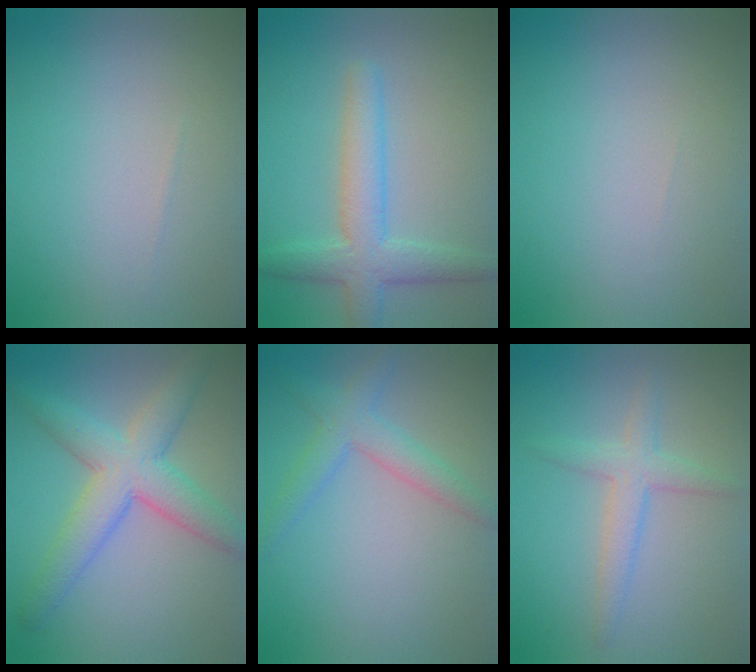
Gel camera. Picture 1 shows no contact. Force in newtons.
{"total": 4.7, "press": 4.7, "slide": 0.3}
{"total": 0.0}
{"total": 6.4, "press": 6.4, "slide": 0.2}
{"total": 2.4, "press": 2.4, "slide": 0.2}
{"total": 2.8, "press": 2.7, "slide": 0.2}